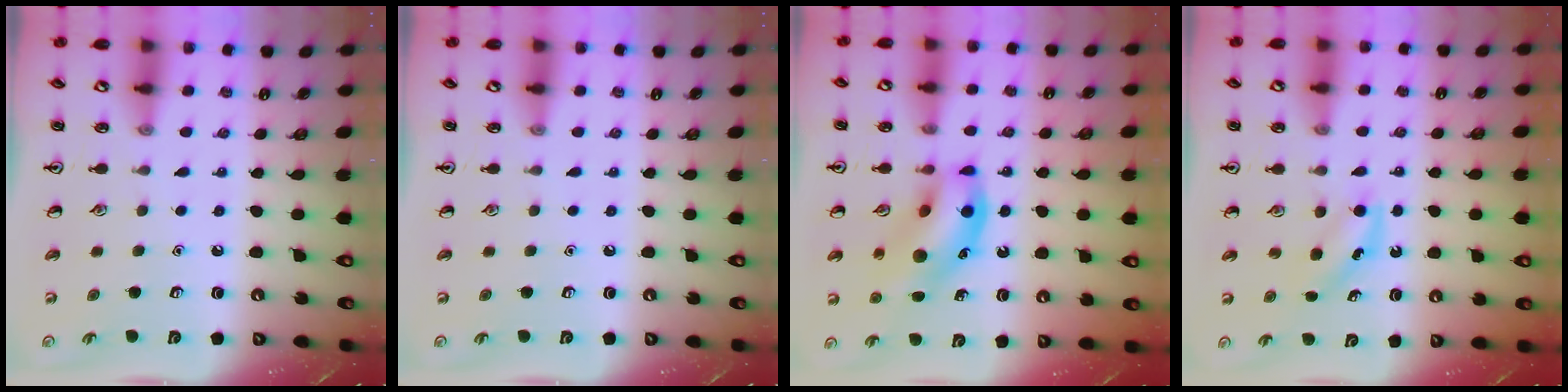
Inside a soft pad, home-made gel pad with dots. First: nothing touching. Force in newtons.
{"total": 0.0}
{"total": 15.1, "press": 14.7, "slide": 3.4}
{"total": 4.4, "press": 4.1, "slide": 1.4}